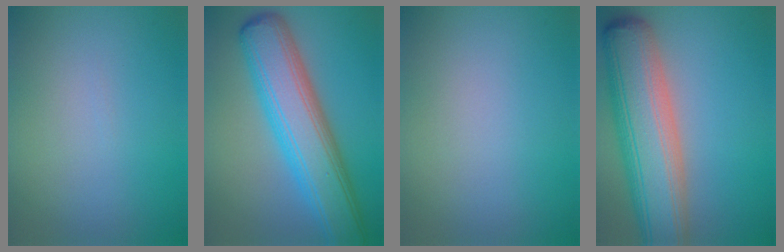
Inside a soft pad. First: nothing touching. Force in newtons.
{"total": 9.6, "press": 9.6, "slide": 0.3}
{"total": 0.0}
{"total": 11.1, "press": 11.1, "slide": 0.8}